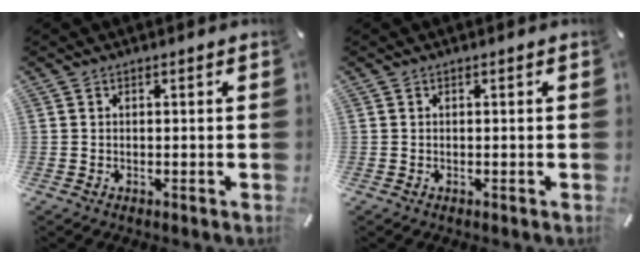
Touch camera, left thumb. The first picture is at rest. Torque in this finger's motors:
{"motor_torque": [-0.19, -0.18, 0.04, -0.04, -0.01]}